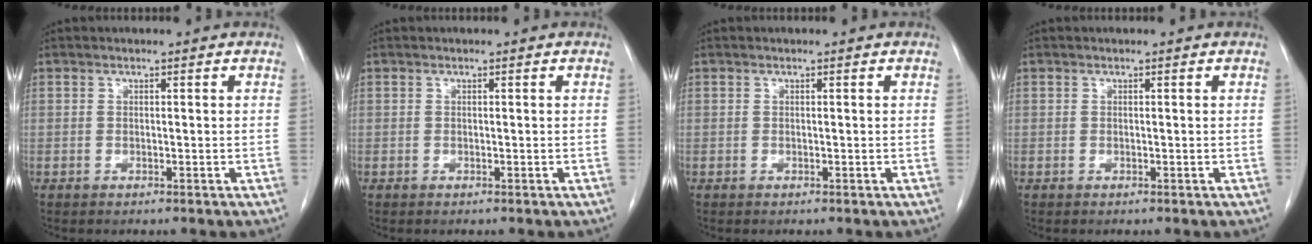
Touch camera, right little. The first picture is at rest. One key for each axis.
{"total": 0.0}
{"total": 0.0}
{"total": 0.0}